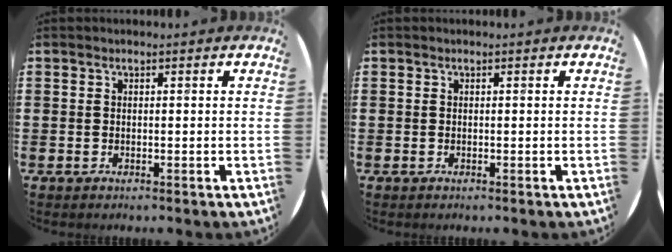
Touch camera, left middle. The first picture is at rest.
{"total": 0.0}